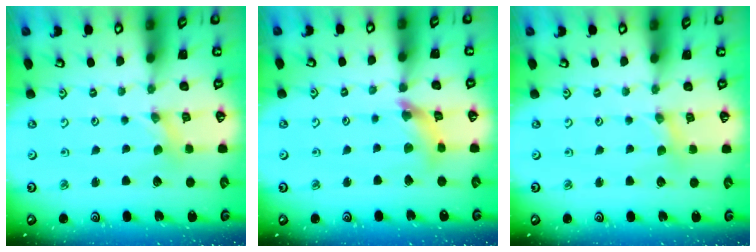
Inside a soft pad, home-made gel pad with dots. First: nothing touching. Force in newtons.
{"total": 7.6, "press": 7.6, "slide": 0.8}
{"total": 0.6, "press": 0.6, "slide": 0.1}